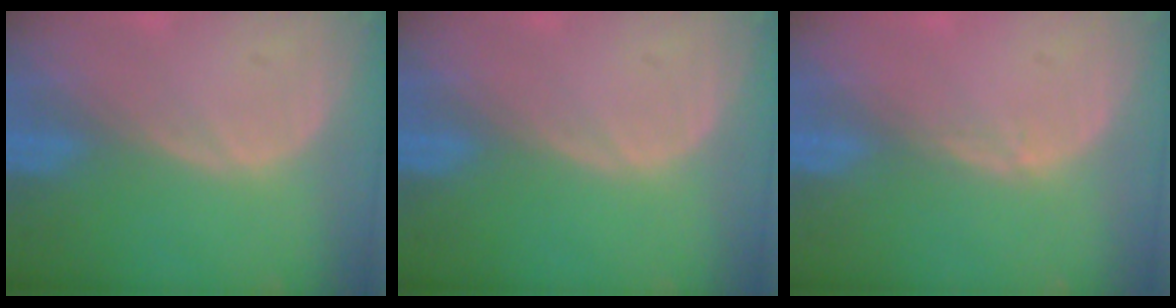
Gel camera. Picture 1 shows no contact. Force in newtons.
{"total": 0.0}
{"total": 0.6, "press": 0.4, "slide": 0.4}